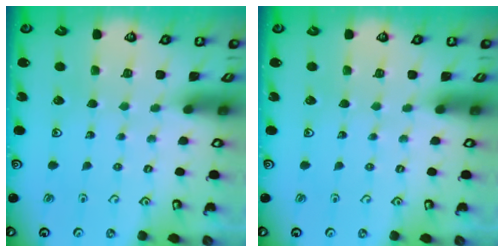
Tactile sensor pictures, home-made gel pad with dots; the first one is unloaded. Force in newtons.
{"total": 0.0}